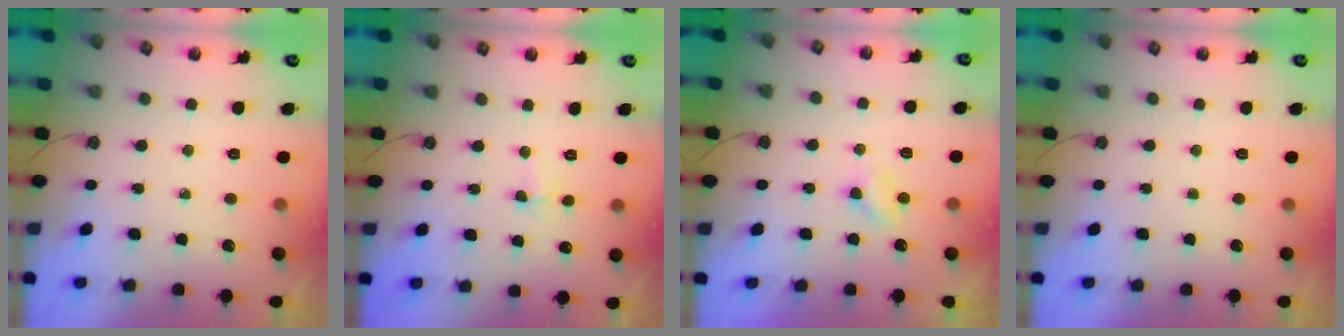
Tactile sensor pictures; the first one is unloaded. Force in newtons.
{"total": 2.9, "press": 2.8, "slide": 0.7}
{"total": 3.4, "press": 3.4, "slide": 0.6}
{"total": 0.0}